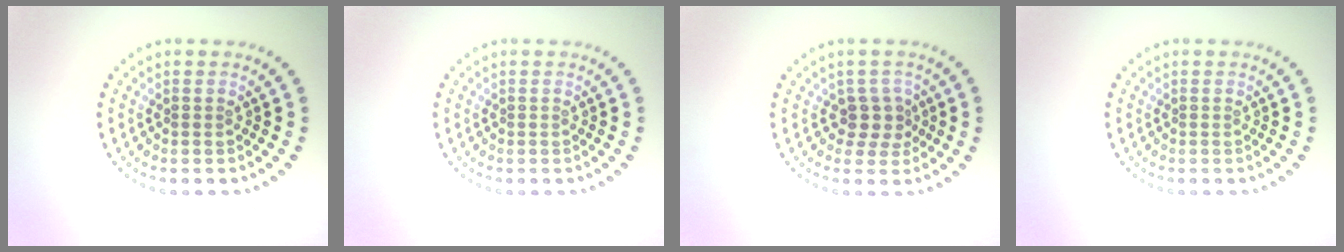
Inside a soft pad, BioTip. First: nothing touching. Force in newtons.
{"total": 0.0}
{"total": 2.2, "press": 1.8, "slide": 1.3}
{"total": 0.0}